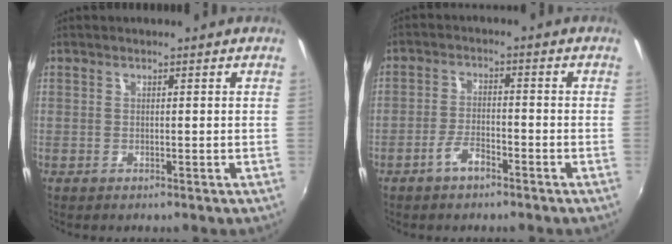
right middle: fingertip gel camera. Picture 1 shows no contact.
{"total": 4.0, "force": [-2.8, 1.3, 2.6], "torque": [-0.060, 0.005, -0.050]}